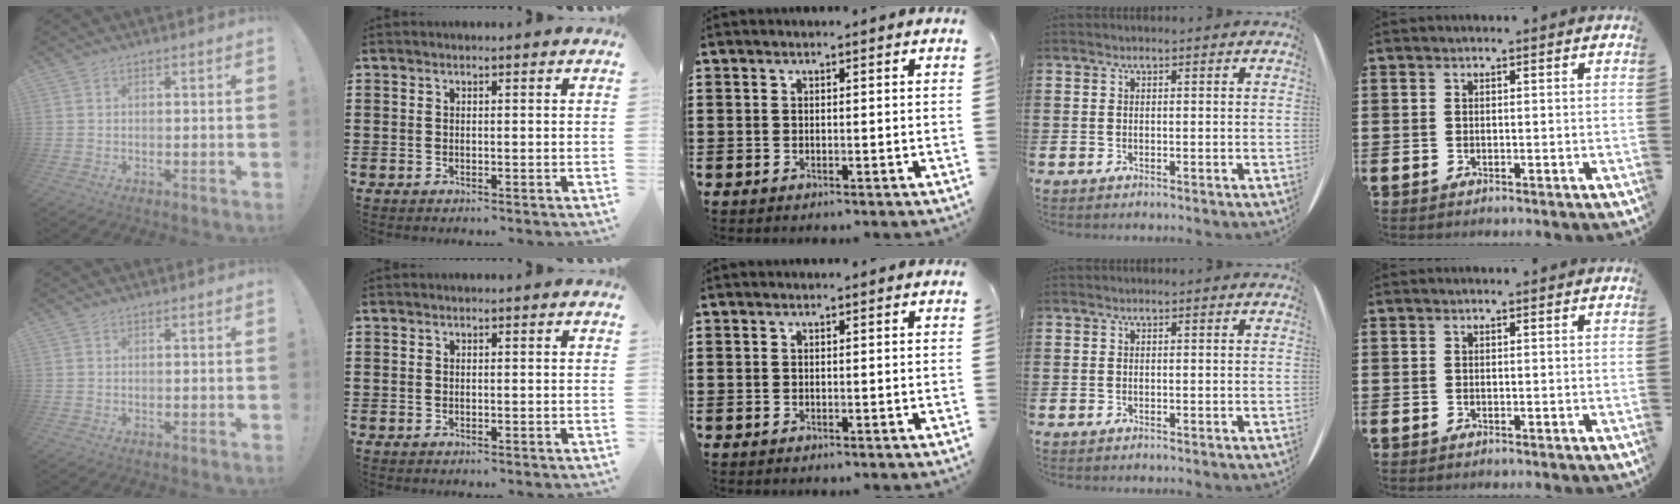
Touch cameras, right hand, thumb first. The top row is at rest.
{}